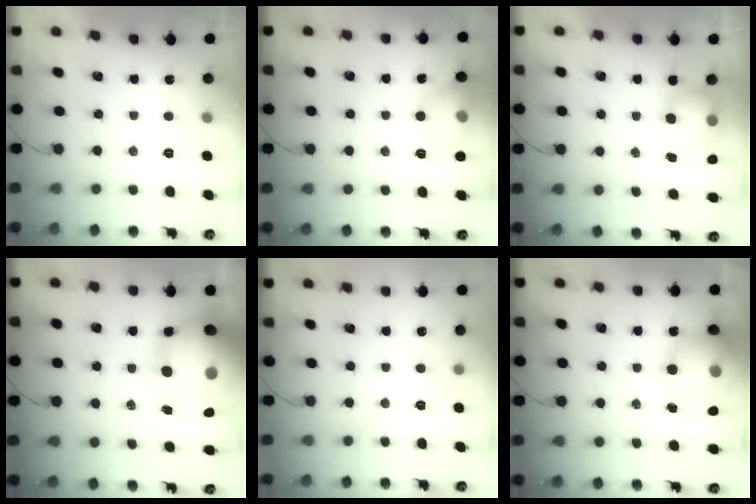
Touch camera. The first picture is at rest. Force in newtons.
{"total": 10.0, "press": 9.8, "slide": 2.3}
{"total": 7.2, "press": 7.1, "slide": 1.1}
{"total": 24.9, "press": 24.2, "slide": 5.9}
{"total": 0.0}
{"total": 18.2, "press": 17.9, "slide": 3.3}